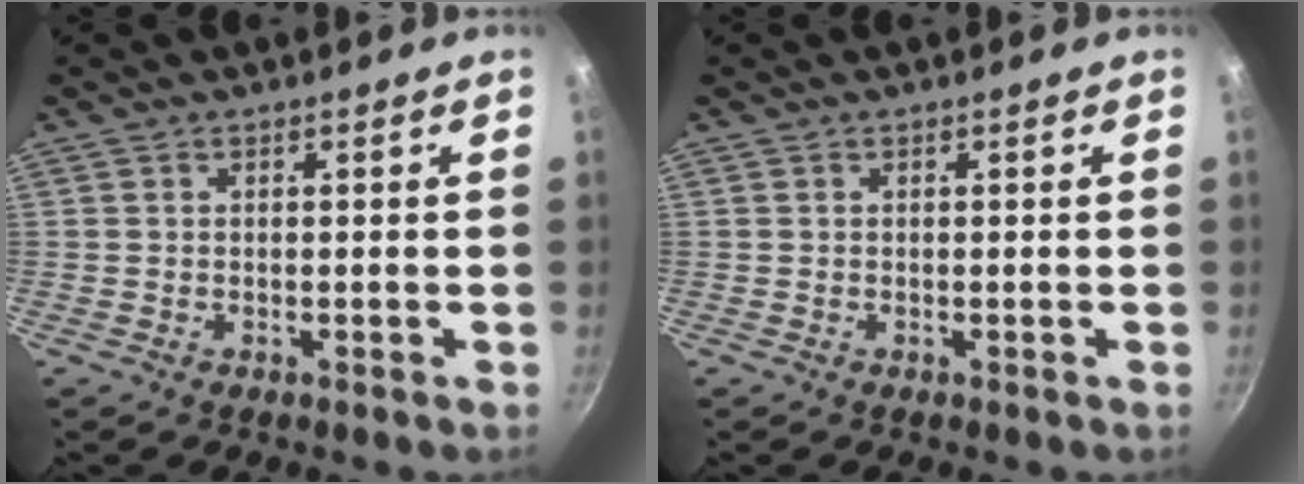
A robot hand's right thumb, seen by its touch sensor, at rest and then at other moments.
{"total": 0.0}